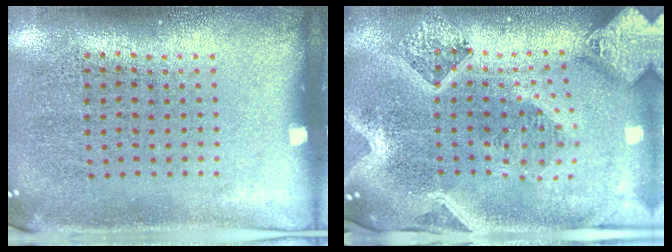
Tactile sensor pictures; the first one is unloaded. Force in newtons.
{"total": 3.9, "press": 3.1, "slide": 2.5}